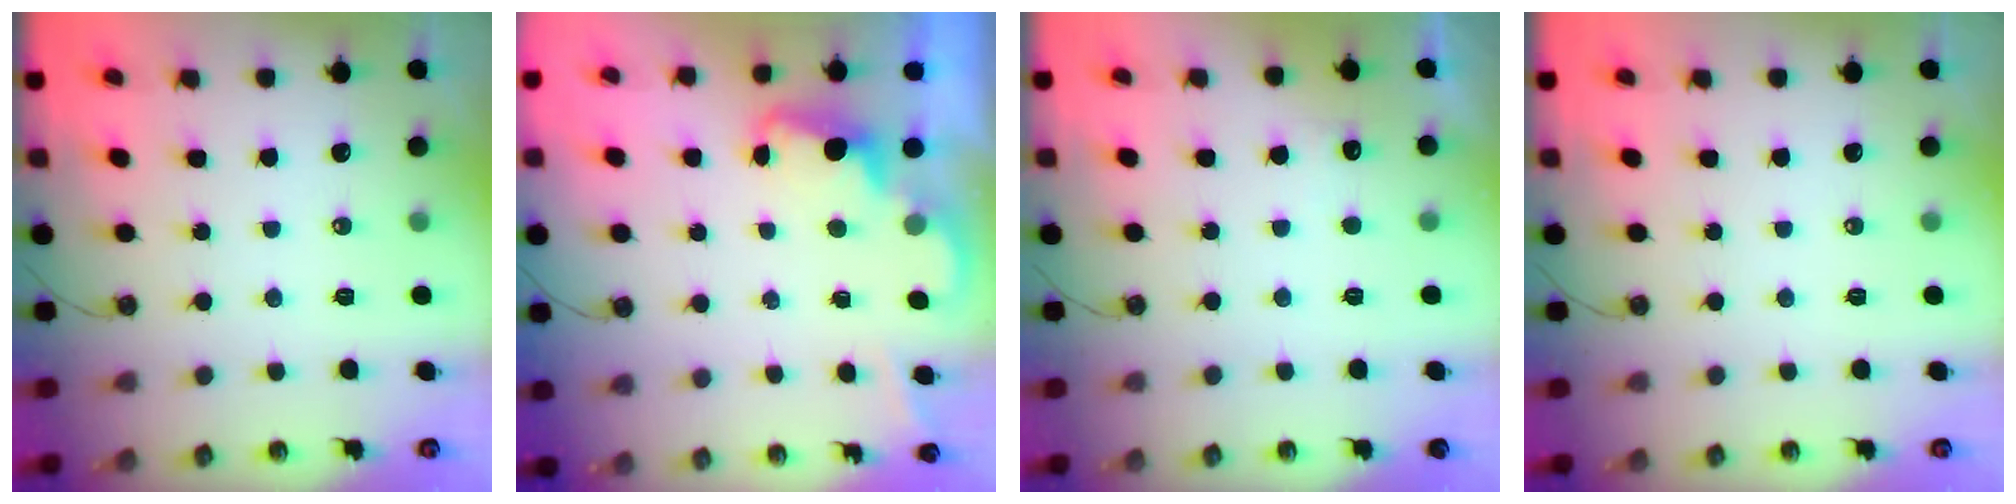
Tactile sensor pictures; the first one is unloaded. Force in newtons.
{"total": 2.4, "press": 2.4, "slide": 0.5}
{"total": 3.7, "press": 3.5, "slide": 1.2}
{"total": 0.0}